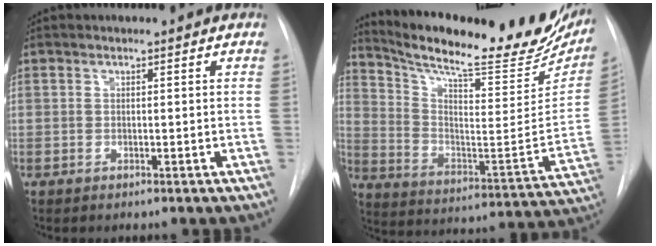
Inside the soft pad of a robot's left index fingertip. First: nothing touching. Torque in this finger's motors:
{"motor_torque": [0.63, -0.91, 0.32, 0.09]}